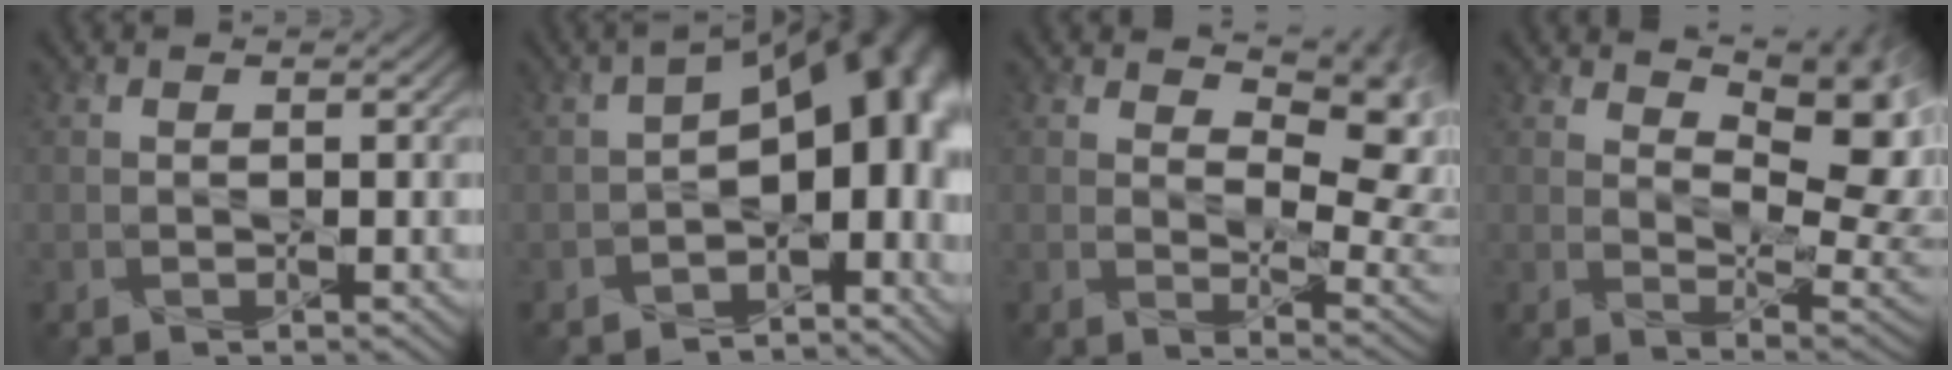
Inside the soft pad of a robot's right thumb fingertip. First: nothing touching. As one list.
[{"total": 15.0, "force": [-3.5, 8.9, 11.6], "torque": [-0.130, -0.033, -0.027]}, {"total": 12.6, "force": [5.7, 6.4, 9.2], "torque": [-0.127, -0.005, 0.093]}, {"total": 13.3, "force": [5.7, 5.9, 10.5], "torque": [-0.155, 0.011, 0.086]}]